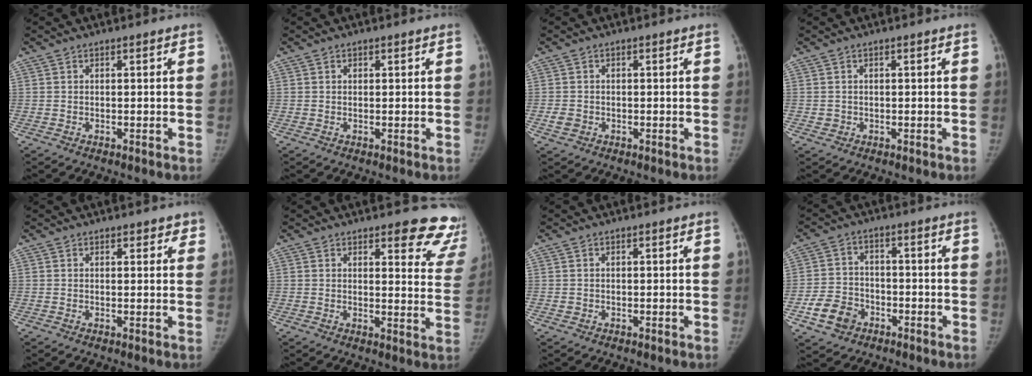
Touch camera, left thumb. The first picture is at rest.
{"total": 0.5, "force": [0.1, 0.4, 0.2], "torque": [0.001, 0.001, 0.002]}
{"total": 2.3, "force": [-0.8, 1.9, 0.9], "torque": [-0.011, 0.006, -0.012]}
{"total": 1.3, "force": [-0.3, 1.2, 0.2], "torque": [0.001, 0.004, -0.002]}
{"total": 2.5, "force": [1.8, 1.4, 1.0], "torque": [0.017, -0.007, 0.017]}
{"total": 11.9, "force": [10.3, 3.9, 4.5], "torque": [0.000, -0.080, 0.091]}
{"total": 0.7, "force": [-0.2, 0.7, 0.1], "torque": [0.002, 0.003, -0.003]}
{"total": 7.7, "force": [-3.8, 6.0, 3.1], "torque": [-0.043, 0.023, -0.066]}